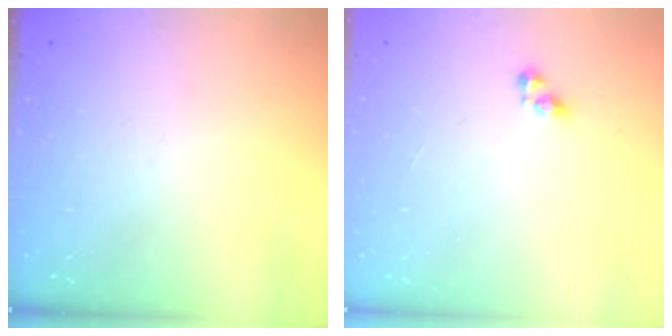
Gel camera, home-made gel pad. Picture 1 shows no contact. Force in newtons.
{"total": 3.7, "press": 3.7, "slide": 0.5}